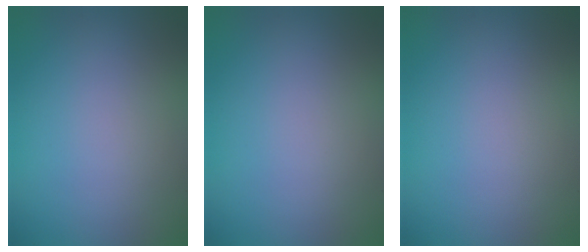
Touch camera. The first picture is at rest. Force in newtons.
{"total": 0.0}
{"total": 0.0}